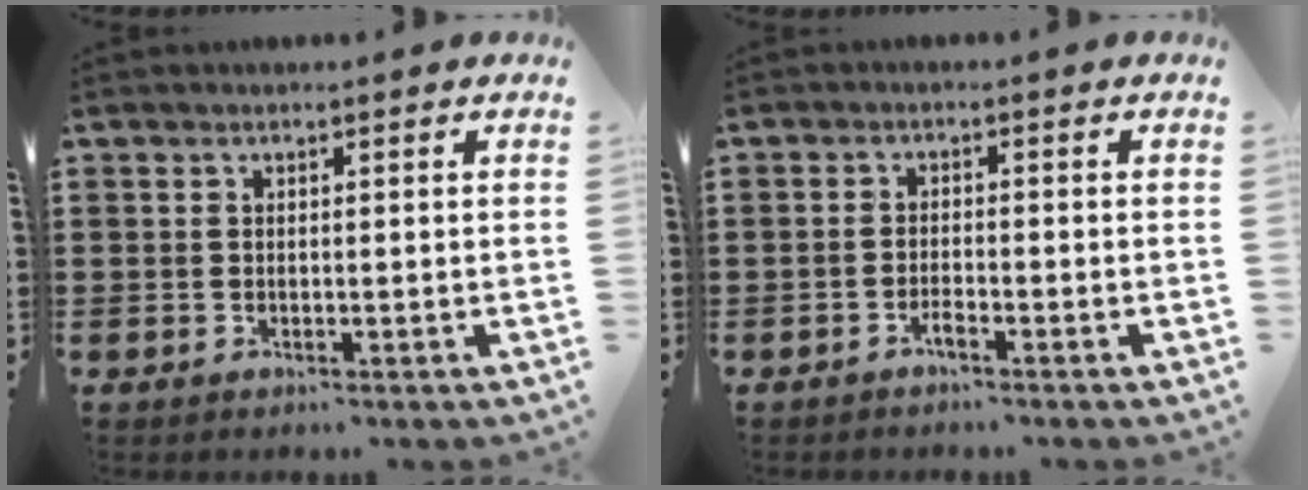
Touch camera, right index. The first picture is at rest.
{"total": 1.6, "force": [-1.2, 0.2, 1.0], "torque": [-0.020, -0.003, -0.021]}